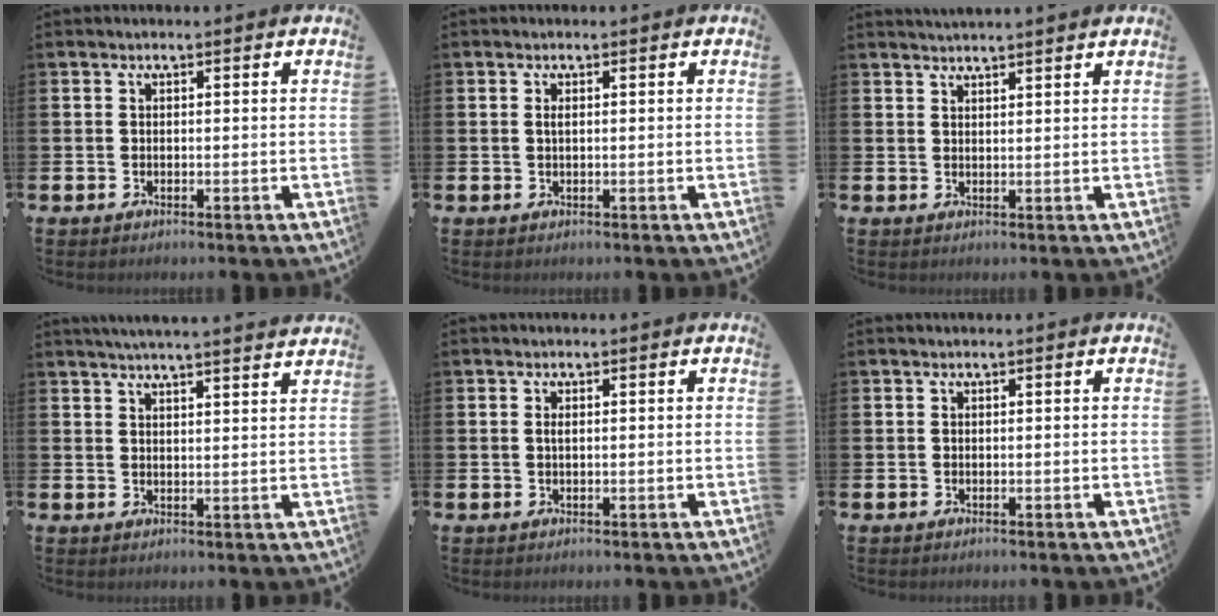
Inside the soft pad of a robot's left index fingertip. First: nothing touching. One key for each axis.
{"total": 0.7, "fx": 0.2, "fy": 0.2, "fz": 0.6, "tx": -0.010, "ty": 0.001, "tz": 0.003}
{"total": 2.4, "fx": 2.3, "fy": -0.3, "fz": 0.0, "tx": -0.005, "ty": -0.011, "tz": 0.043}
{"total": 4.2, "fx": 4.1, "fy": -0.8, "fz": 0.7, "tx": -0.023, "ty": -0.019, "tz": 0.073}
{"total": 0.7, "fx": 0.2, "fy": 0.2, "fz": 0.6, "tx": -0.010, "ty": 0.001, "tz": 0.002}
{"total": 0.0}